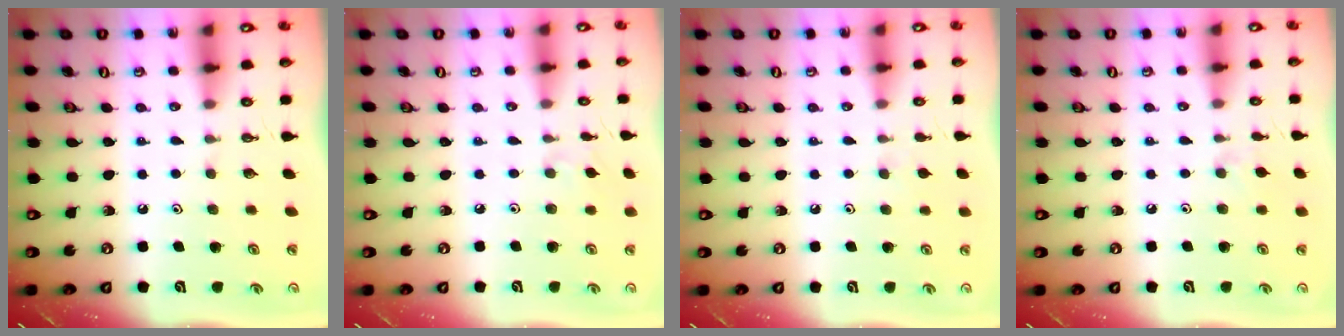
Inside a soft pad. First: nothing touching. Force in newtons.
{"total": 2.4, "press": 2.4, "slide": 0.6}
{"total": 2.5, "press": 2.5, "slide": 0.4}
{"total": 4.1, "press": 4.0, "slide": 0.6}